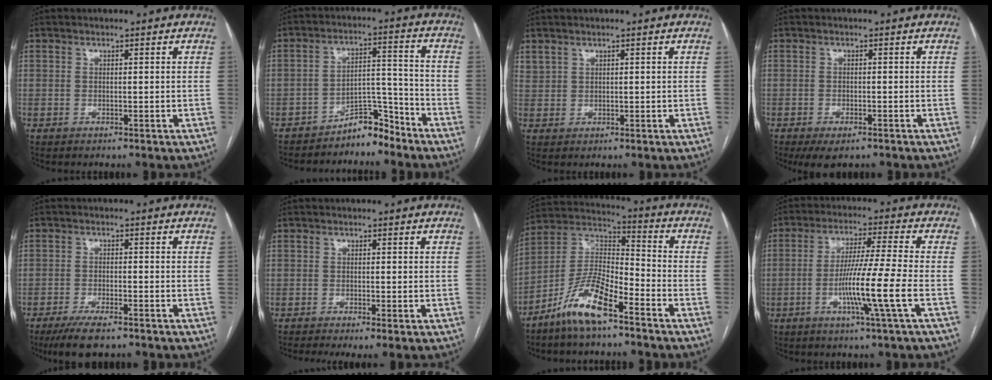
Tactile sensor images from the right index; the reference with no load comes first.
{"total": 5.9, "force": [-5.4, 1.8, 1.6], "torque": [-0.014, 0.032, -0.090]}
{"total": 1.8, "force": [1.5, 0.9, 0.4], "torque": [-0.008, 0.007, 0.033]}
{"total": 4.1, "force": [-2.8, 1.6, 2.6], "torque": [-0.042, -0.007, -0.040]}
{"total": 6.7, "force": [-5.1, 1.4, 4.2], "torque": [-0.073, -0.014, -0.085]}
{"total": 3.3, "force": [-1.9, 0.4, 2.7], "torque": [-0.044, -0.011, -0.034]}
{"total": 11.5, "force": [-7.6, 2.5, 8.2], "torque": [-0.171, 0.005, -0.147]}
{"total": 10.1, "force": [-3.1, -1.9, 9.4], "torque": [-0.177, -0.012, -0.061]}